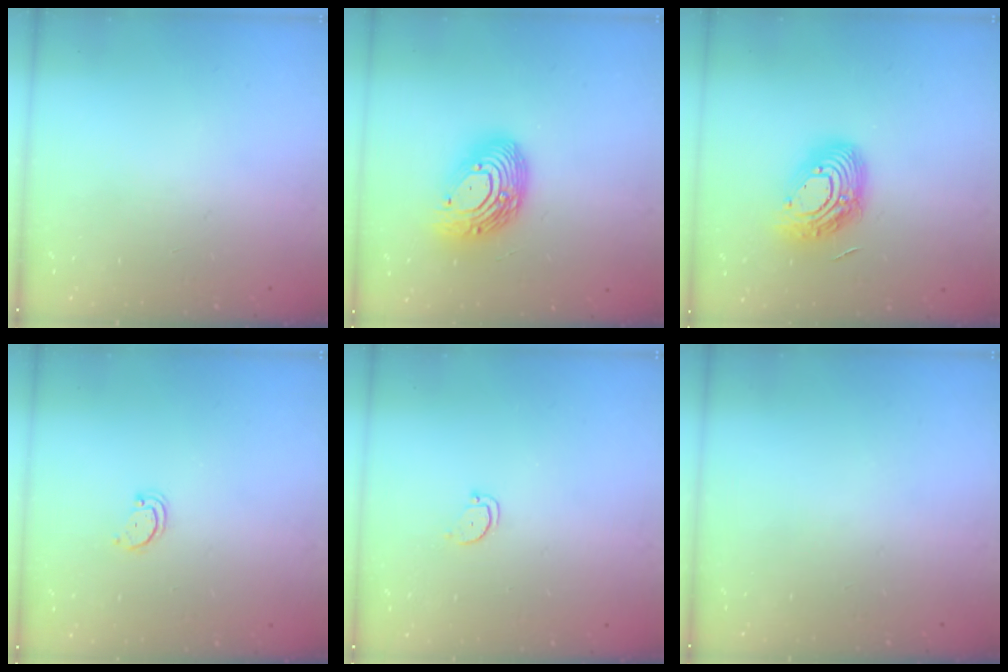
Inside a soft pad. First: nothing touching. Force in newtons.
{"total": 16.4, "press": 16.4, "slide": 1.2}
{"total": 14.8, "press": 14.7, "slide": 1.0}
{"total": 2.2, "press": 2.1, "slide": 0.4}
{"total": 2.0, "press": 2.0, "slide": 0.2}
{"total": 0.0}